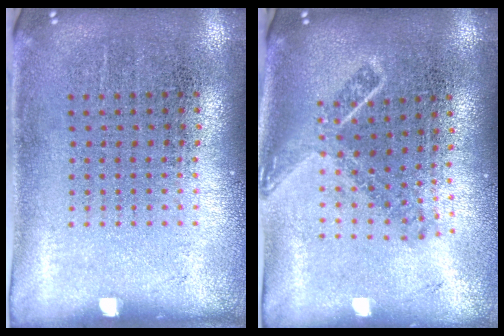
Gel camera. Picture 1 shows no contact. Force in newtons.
{"total": 1.8, "press": 1.3, "slide": 1.3}